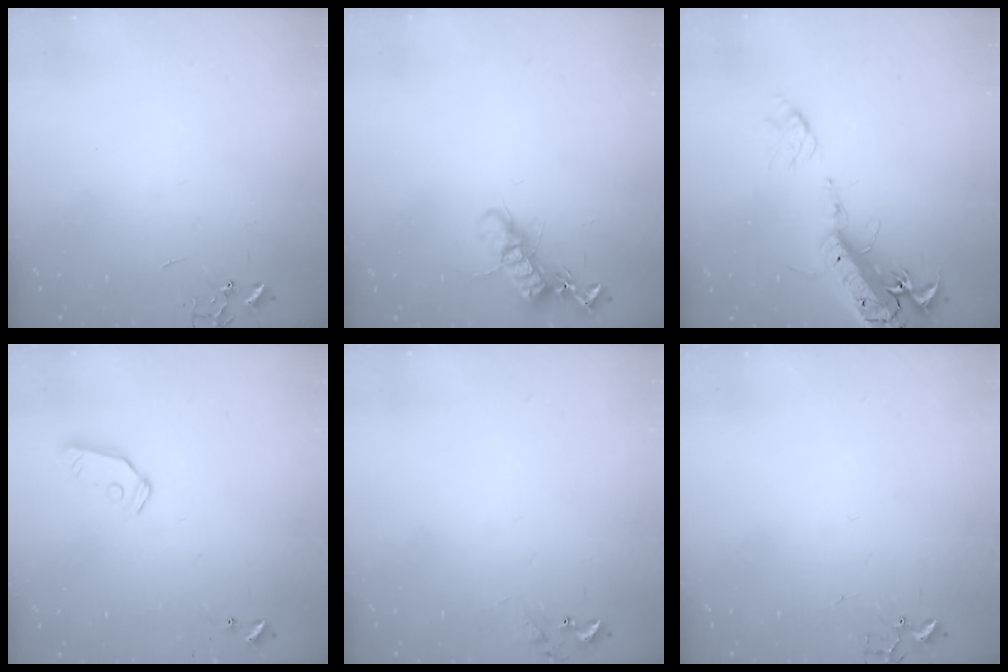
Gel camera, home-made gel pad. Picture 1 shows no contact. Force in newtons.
{"total": 13.1, "press": 13.1, "slide": 0.2}
{"total": 19.9, "press": 19.4, "slide": 4.6}
{"total": 7.6, "press": 7.6, "slide": 0.2}
{"total": 5.9, "press": 5.9, "slide": 0.5}
{"total": 7.3, "press": 7.3, "slide": 0.5}